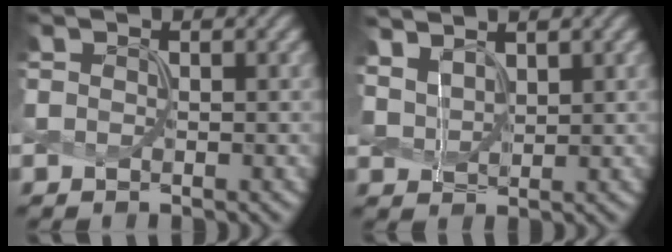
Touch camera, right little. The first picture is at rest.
{"total": 3.4, "force": [2.6, 1.6, 1.4], "torque": [-0.048, 0.002, 0.060]}